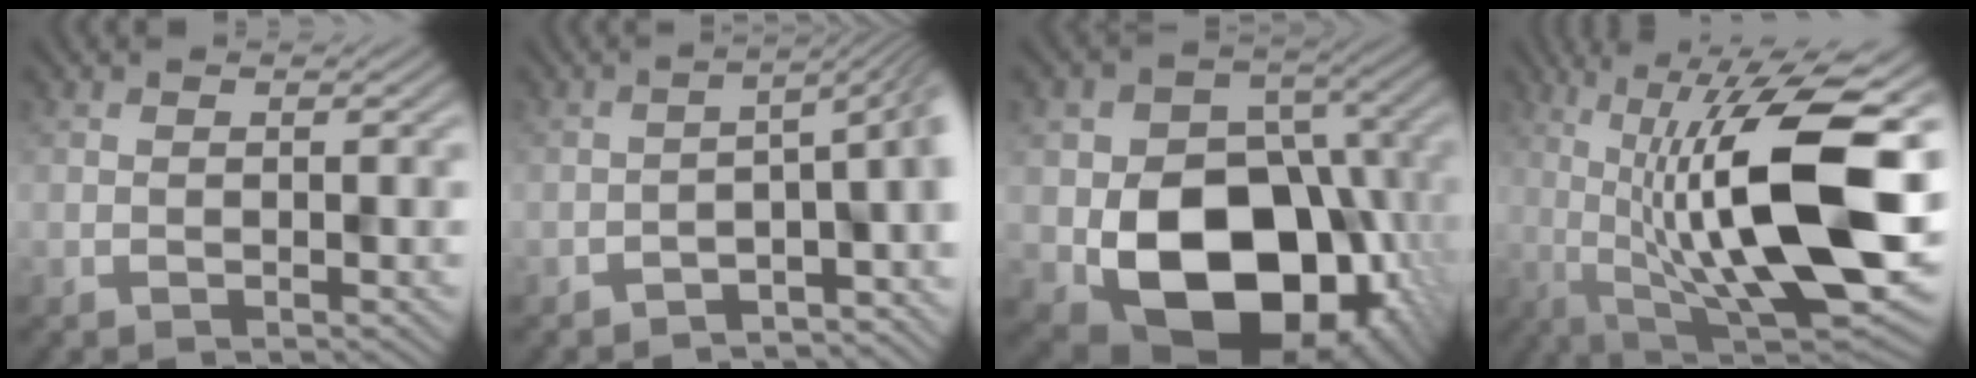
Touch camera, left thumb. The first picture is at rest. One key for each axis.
{"total": 6.4, "fx": -4.1, "fy": 1.6, "fz": 4.6, "tx": -0.050, "ty": 0.002, "tz": -0.065}
{"total": 17.3, "fx": -4.6, "fy": 12.7, "fz": 10.8, "tx": -0.161, "ty": -0.055, "tz": -0.061}
{"total": 17.9, "fx": 0.6, "fy": 5.5, "fz": 17.0, "tx": -0.289, "ty": 0.020, "tz": 0.008}